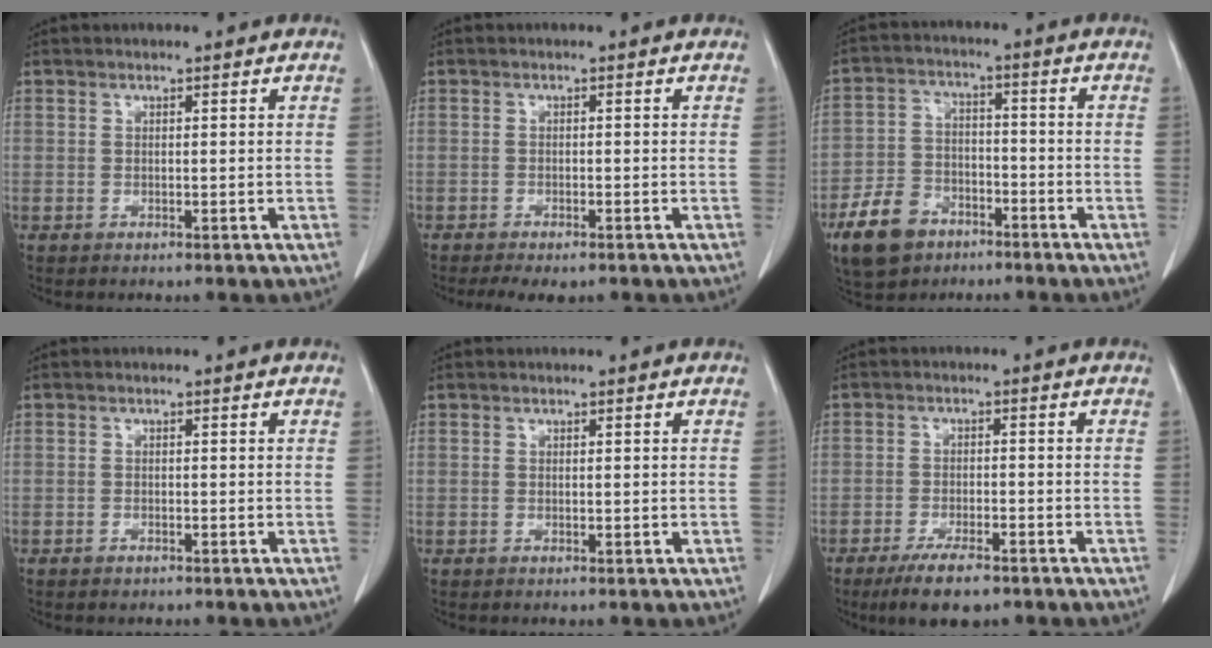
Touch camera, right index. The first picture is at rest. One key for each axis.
{"total": 4.4, "fx": -3.3, "fy": 1.5, "fz": 2.5, "tx": -0.035, "ty": -0.009, "tz": -0.046}
{"total": 9.3, "fx": -5.8, "fy": 6.0, "fz": 4.2, "tx": -0.095, "ty": 0.008, "tz": -0.100}
{"total": 0.8, "fx": -0.6, "fy": 0.3, "fz": 0.3, "tx": -0.008, "ty": 0.000, "tz": -0.008}
{"total": 0.0}
{"total": 6.6, "fx": -4.6, "fy": 1.9, "fz": 4.3, "tx": -0.073, "ty": -0.008, "tz": -0.075}